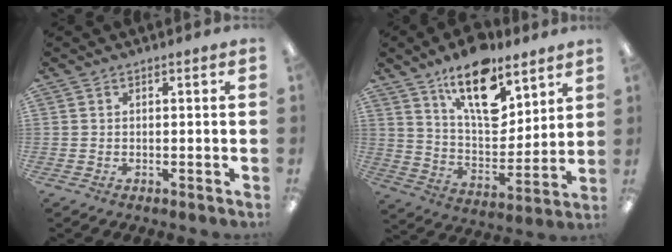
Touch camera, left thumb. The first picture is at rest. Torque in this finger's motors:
{"motor_torque": [0.78, 0.45, 1.50, -1.27, 0.17]}